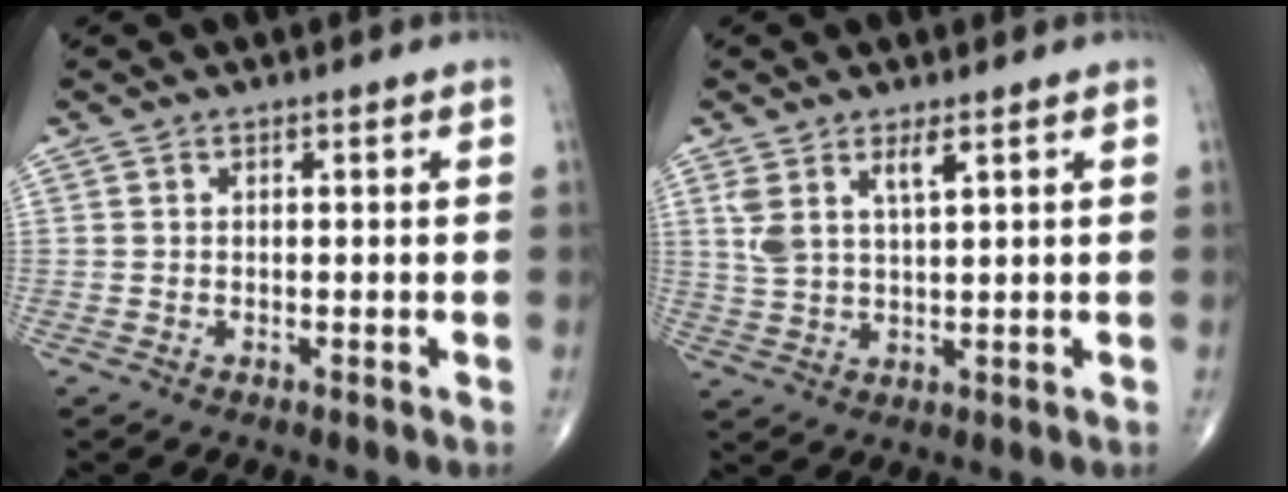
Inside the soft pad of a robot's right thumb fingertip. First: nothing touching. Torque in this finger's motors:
{"motor_torque": [-0.29, 0.51, 0.59, 0.42, 0.05]}